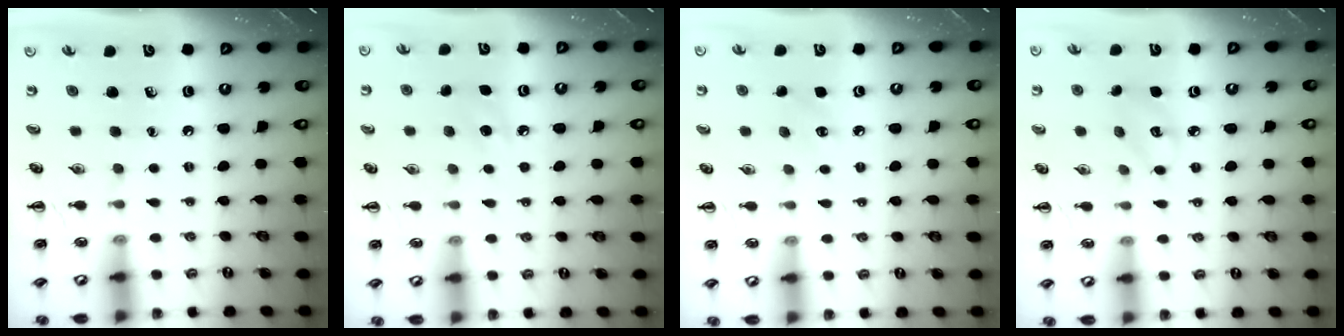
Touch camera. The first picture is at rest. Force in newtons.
{"total": 5.5, "press": 5.3, "slide": 1.6}
{"total": 3.9, "press": 3.7, "slide": 0.9}
{"total": 4.0, "press": 3.9, "slide": 0.7}